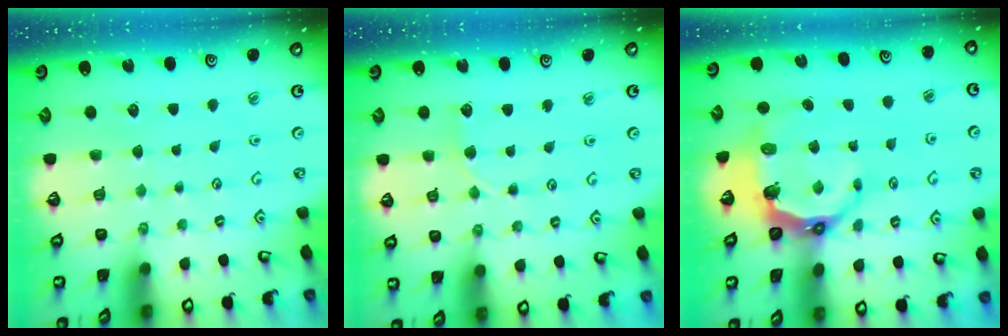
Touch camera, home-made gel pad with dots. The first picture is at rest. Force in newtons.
{"total": 5.0, "press": 4.9, "slide": 0.7}
{"total": 7.3, "press": 5.9, "slide": 4.3}